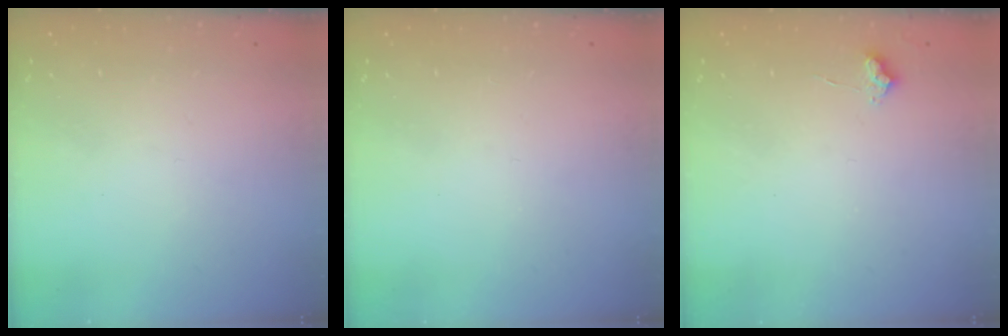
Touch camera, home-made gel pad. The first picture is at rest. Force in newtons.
{"total": 0.0}
{"total": 6.1, "press": 6.0, "slide": 0.6}